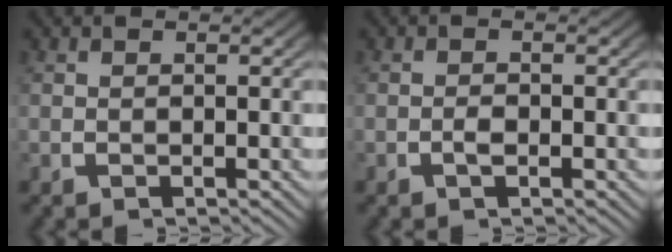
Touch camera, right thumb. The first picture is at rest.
{"total": 1.0, "force": [-0.5, 0.4, 0.7], "torque": [-0.014, -0.003, -0.008]}